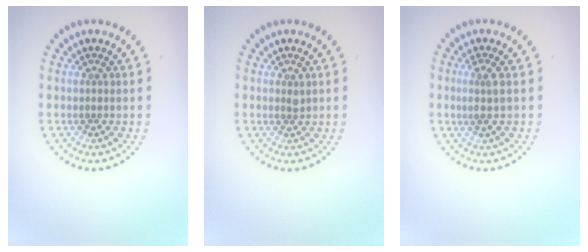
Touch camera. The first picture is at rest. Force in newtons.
{"total": 0.6, "press": 0.5, "slide": 0.4}
{"total": 1.6, "press": 1.3, "slide": 1.0}